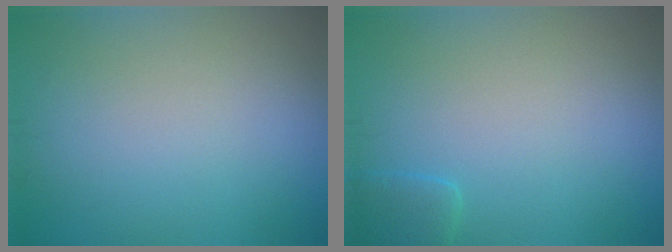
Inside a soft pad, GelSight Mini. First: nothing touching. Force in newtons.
{"total": 1.6, "press": 1.6, "slide": 0.2}